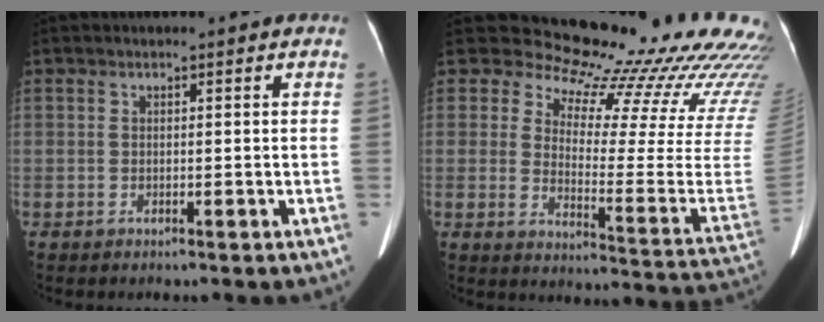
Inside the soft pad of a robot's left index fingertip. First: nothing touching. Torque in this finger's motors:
{"motor_torque": [-0.61, -1.47, -0.15, -0.14]}